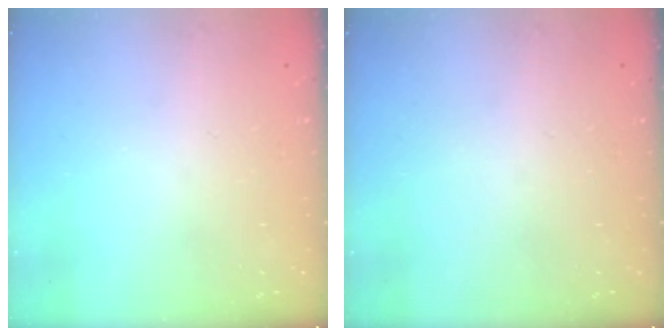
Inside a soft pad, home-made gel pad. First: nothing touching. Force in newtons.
{"total": 0.0}